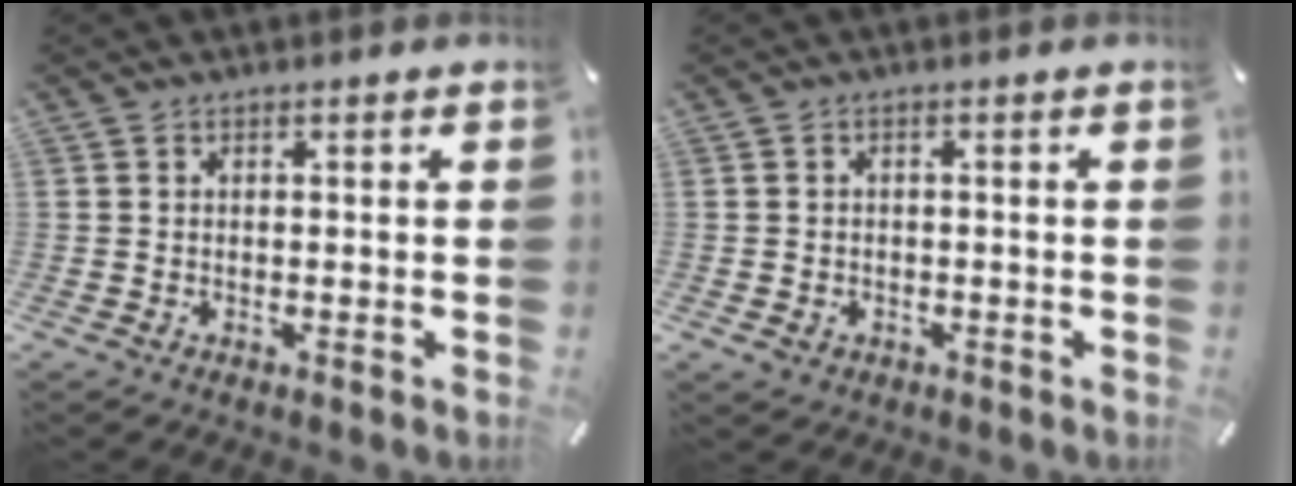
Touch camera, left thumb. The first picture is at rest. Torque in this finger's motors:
{"motor_torque": [-0.07, -0.20, -0.11, -0.16, -0.01]}